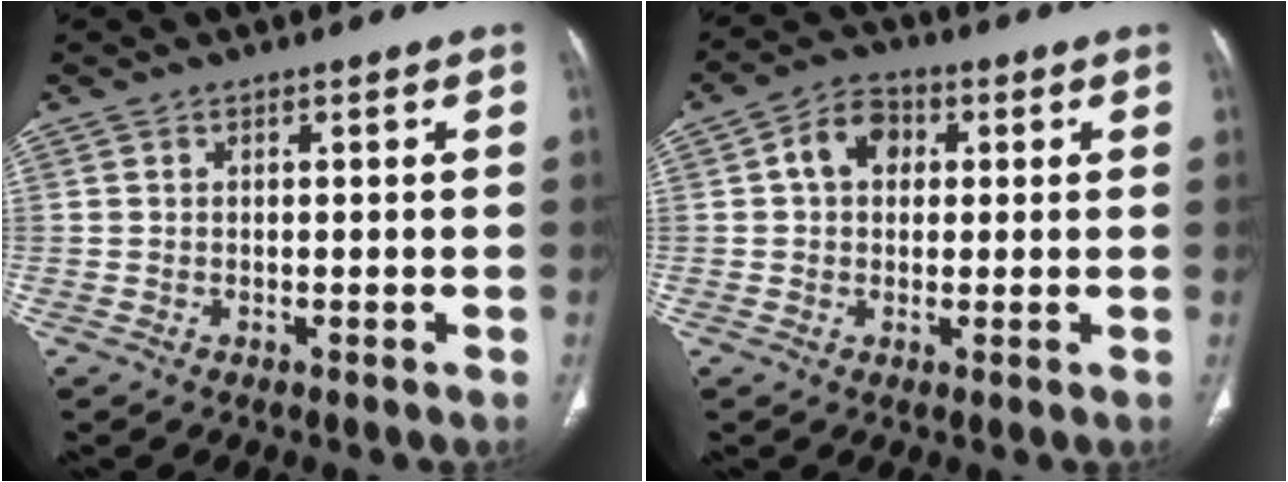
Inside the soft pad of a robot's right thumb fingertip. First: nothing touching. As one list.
[{"total": 6.9, "force": [1.3, 5.2, 4.3], "torque": [-0.056, 0.013, 0.015]}]